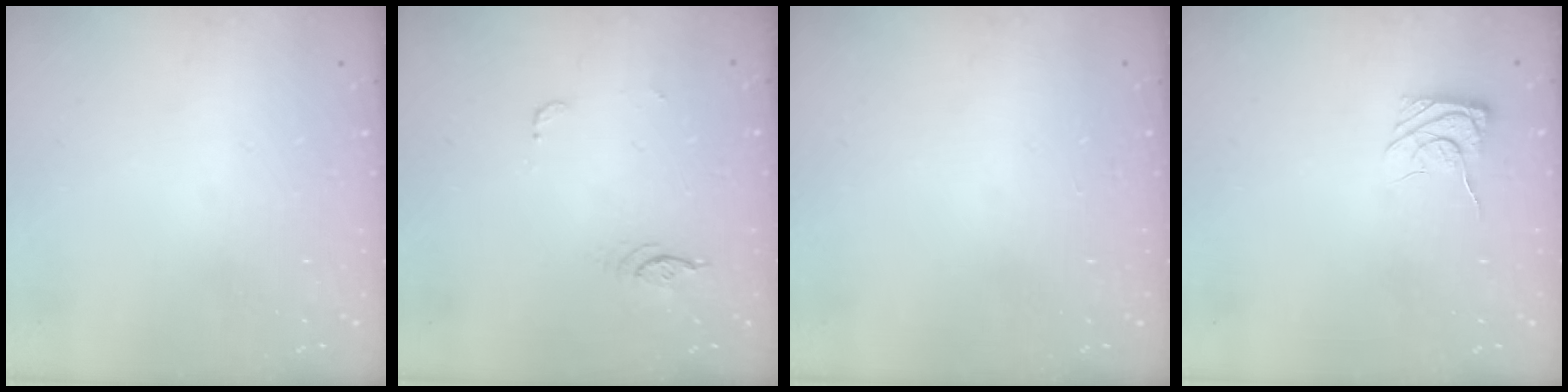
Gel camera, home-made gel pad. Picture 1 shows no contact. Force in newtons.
{"total": 4.4, "press": 4.1, "slide": 1.6}
{"total": 0.0}
{"total": 6.1, "press": 5.9, "slide": 1.6}